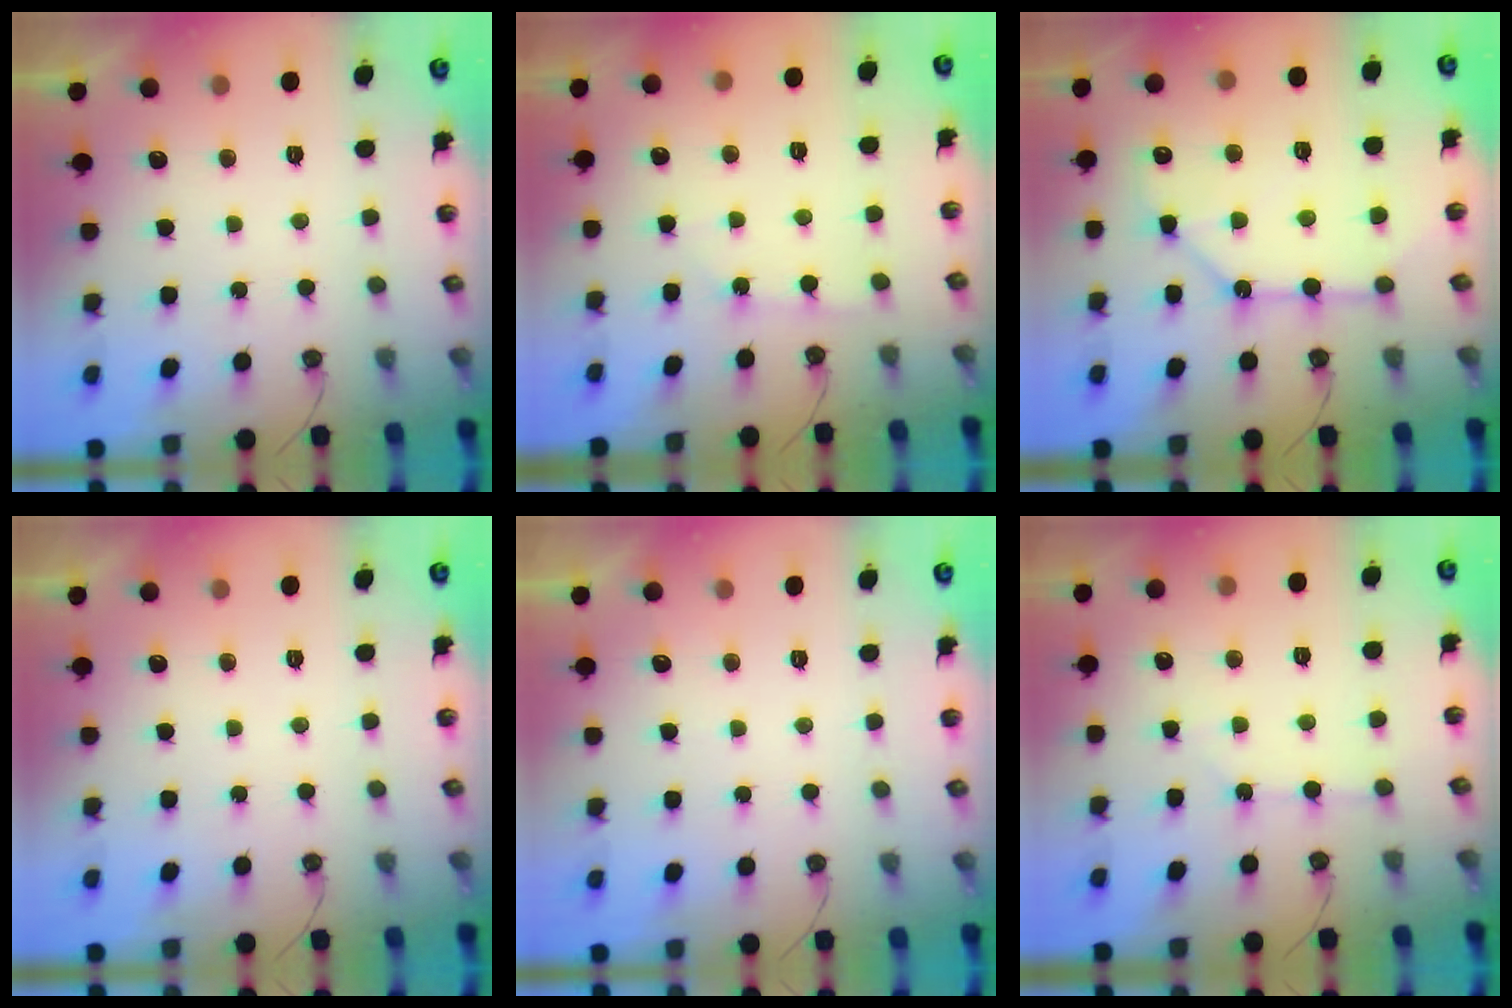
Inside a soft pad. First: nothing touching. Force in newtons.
{"total": 2.4, "press": 2.4, "slide": 0.3}
{"total": 13.2, "press": 13.1, "slide": 0.9}
{"total": 0.0}
{"total": 2.9, "press": 2.9, "slide": 0.4}
{"total": 2.9, "press": 2.8, "slide": 0.4}